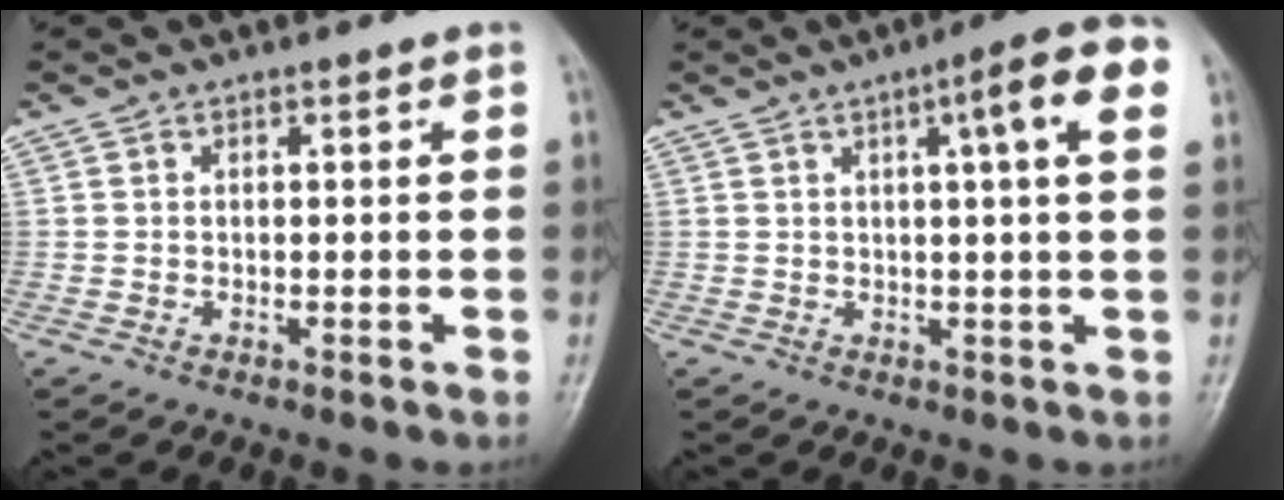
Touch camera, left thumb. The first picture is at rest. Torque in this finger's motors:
{"motor_torque": [1.07, 0.99, 1.05, -0.33, 0.01]}